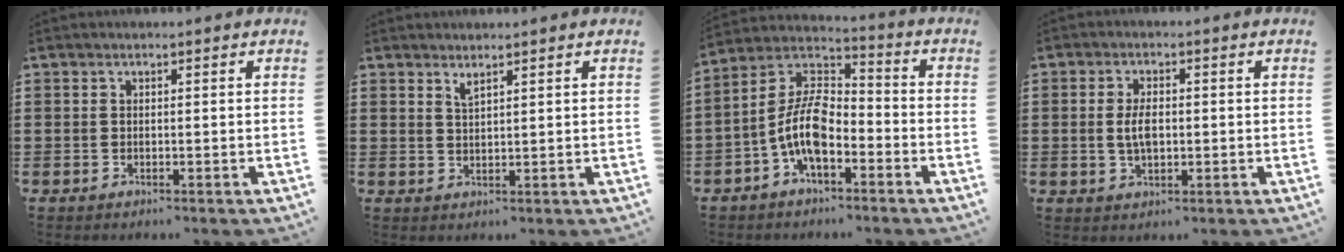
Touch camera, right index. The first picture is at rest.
{"total": 1.6, "force": [1.4, 0.1, 0.7], "torque": [-0.015, 0.000, 0.025]}
{"total": 9.8, "force": [-3.8, 4.5, 7.8], "torque": [-0.197, -0.007, -0.081]}
{"total": 4.2, "force": [0.0, 2.1, 3.7], "torque": [-0.079, 0.005, -0.003]}